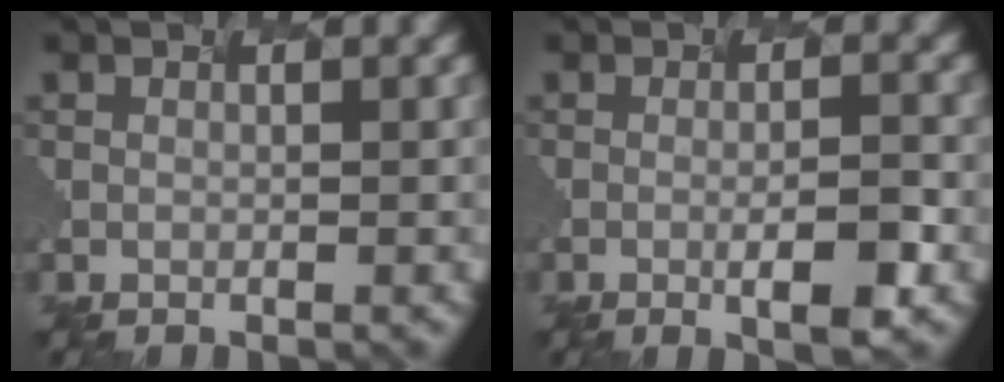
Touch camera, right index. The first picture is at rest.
{"total": 3.1, "force": [-1.6, -0.1, 2.6], "torque": [-0.056, -0.007, 0.004]}